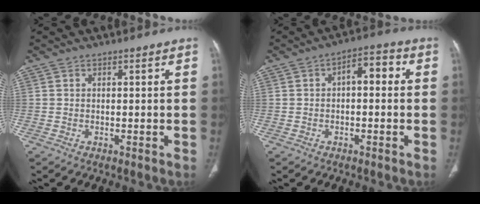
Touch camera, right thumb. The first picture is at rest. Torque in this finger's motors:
{"motor_torque": [0.56, 2.01, 0.91, -0.33, 0.00]}